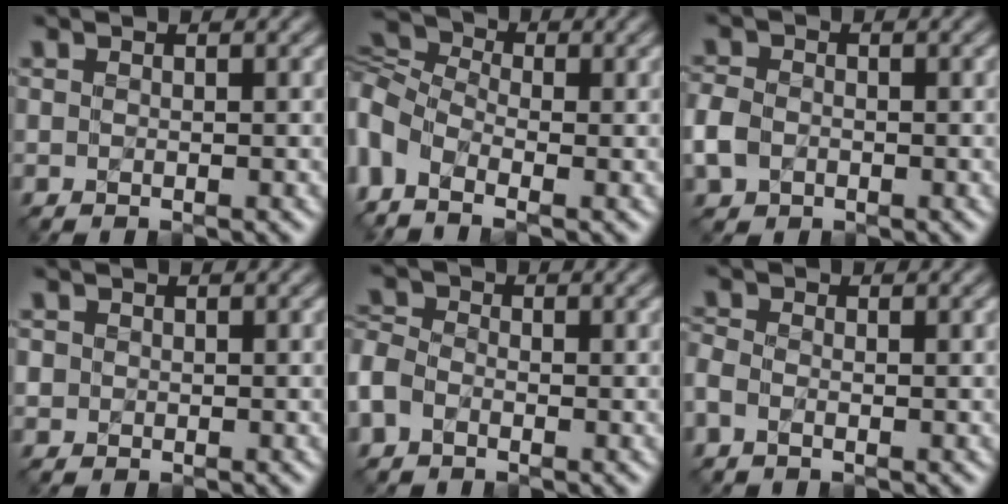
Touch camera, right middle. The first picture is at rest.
{"total": 6.0, "force": [-2.2, 3.7, 4.1], "torque": [-0.146, 0.008, -0.057]}
{"total": 1.1, "force": [-0.6, 0.8, -0.3], "torque": [-0.026, 0.006, -0.018]}
{"total": 1.1, "force": [-0.2, -0.3, -1.0], "torque": [0.000, -0.002, 0.004]}
{"total": 1.7, "force": [-1.3, 1.0, 0.2], "torque": [-0.045, 0.004, -0.030]}
{"total": 0.8, "force": [-0.6, -0.2, -0.4], "torque": [-0.028, -0.004, -0.014]}